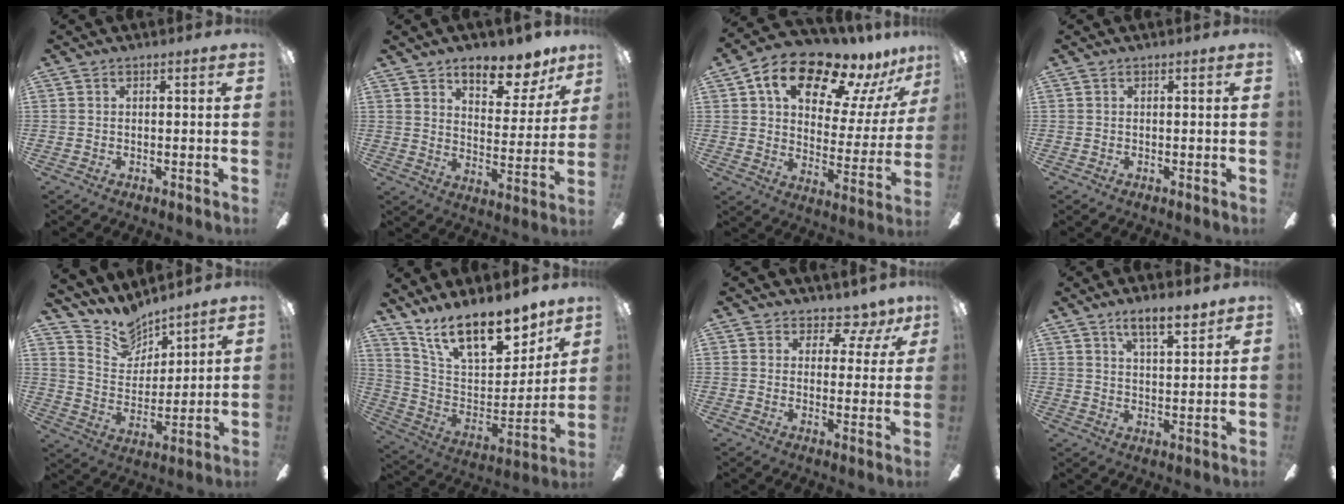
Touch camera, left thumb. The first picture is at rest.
{"total": 10.9, "force": [9.2, 4.4, 4.0], "torque": [-0.048, -0.069, 0.162]}
{"total": 18.3, "force": [12.8, 8.1, 10.2], "torque": [-0.172, -0.081, 0.216]}
{"total": 0.0}
{"total": 10.0, "force": [8.9, 4.3, 1.3], "torque": [-0.043, -0.069, 0.167]}
{"total": 18.5, "force": [14.3, 7.3, 9.1], "torque": [-0.155, -0.104, 0.253]}
{"total": 6.9, "force": [5.1, 3.9, 2.3], "torque": [-0.027, -0.037, 0.093]}
{"total": 6.8, "force": [5.6, 2.0, 3.4], "torque": [-0.046, -0.032, 0.095]}